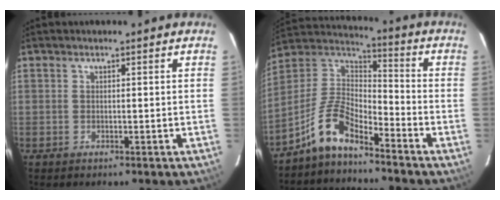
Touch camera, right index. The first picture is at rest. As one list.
[{"total": 9.1, "force": [-7.0, 2.8, 5.2], "torque": [-0.120, 0.027, -0.137]}]